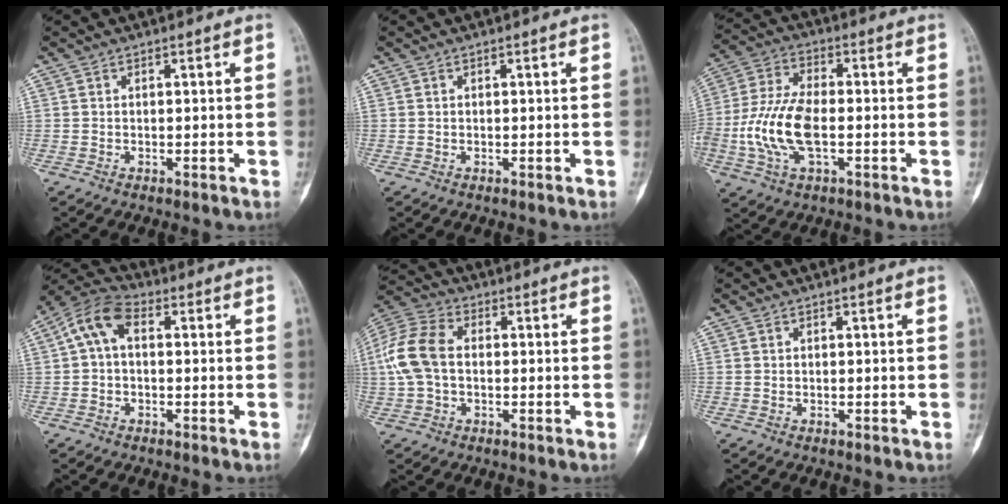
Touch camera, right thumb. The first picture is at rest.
{"total": 0.0}
{"total": 13.5, "force": [-2.7, 7.0, 11.2], "torque": [-0.244, 0.020, -0.056]}
{"total": 8.1, "force": [0.9, 5.2, 6.1], "torque": [-0.111, 0.027, 0.006]}
{"total": 10.7, "force": [0.0, 7.4, 7.8], "torque": [-0.169, 0.027, -0.009]}
{"total": 0.0}